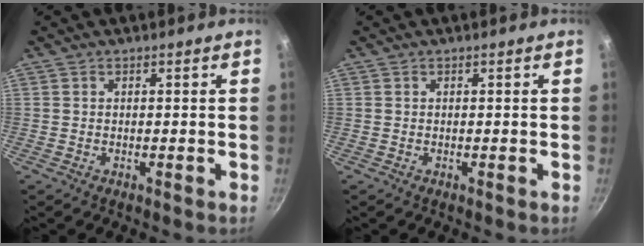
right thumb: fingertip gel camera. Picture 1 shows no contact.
{"total": 0.0}